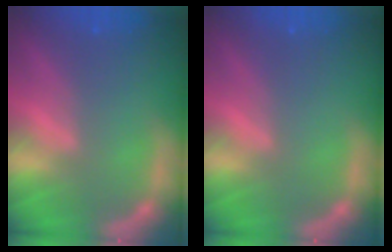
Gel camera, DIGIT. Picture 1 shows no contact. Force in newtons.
{"total": 0.0}